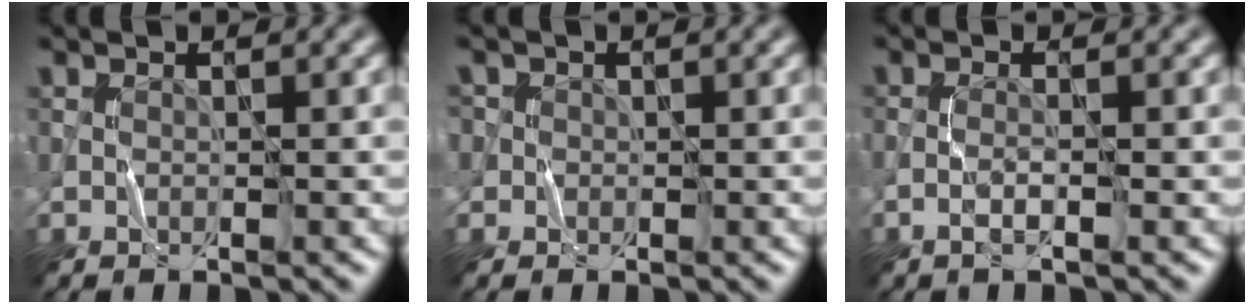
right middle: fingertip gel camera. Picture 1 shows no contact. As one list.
[{"total": 1.6, "force": [0.5, 1.5, 0.3], "torque": [-0.006, 0.002, 0.002]}, {"total": 0.9, "force": [-0.5, -0.1, 0.7], "torque": [-0.018, 0.001, -0.015]}]